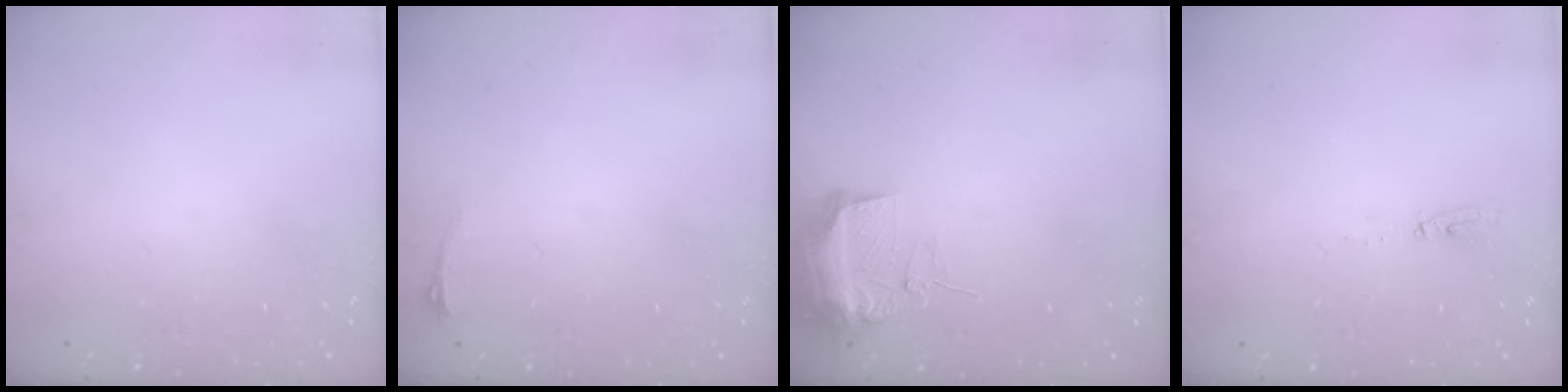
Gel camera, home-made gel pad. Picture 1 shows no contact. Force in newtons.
{"total": 2.9, "press": 2.6, "slide": 1.5}
{"total": 10.1, "press": 10.1, "slide": 0.3}
{"total": 16.2, "press": 5.8, "slide": 15.1}